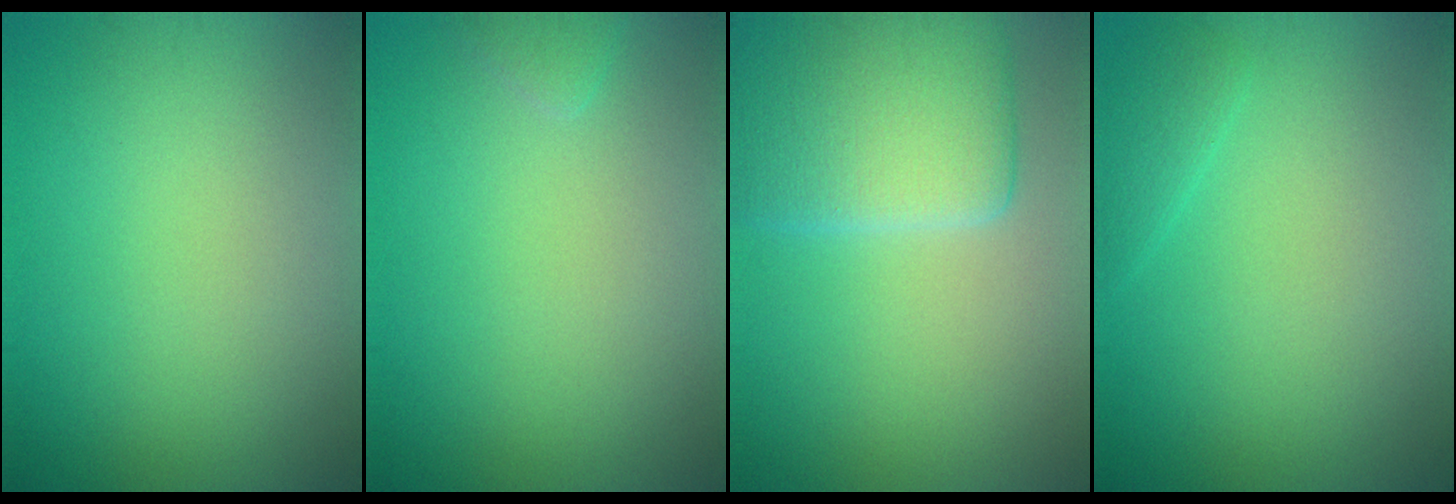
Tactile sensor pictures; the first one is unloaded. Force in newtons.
{"total": 0.8, "press": 0.8, "slide": 0.1}
{"total": 7.3, "press": 7.3, "slide": 0.4}
{"total": 1.3, "press": 1.3, "slide": 0.1}